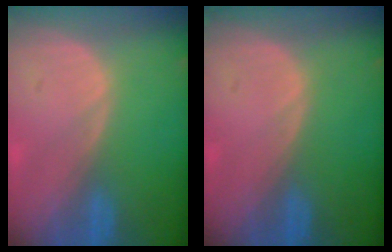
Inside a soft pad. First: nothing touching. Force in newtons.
{"total": 0.0}